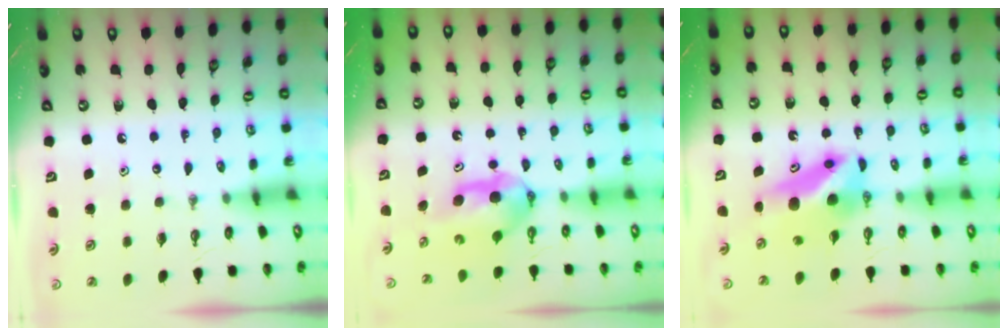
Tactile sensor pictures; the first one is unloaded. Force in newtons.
{"total": 6.7, "press": 6.6, "slide": 1.5}
{"total": 7.1, "press": 7.0, "slide": 0.8}